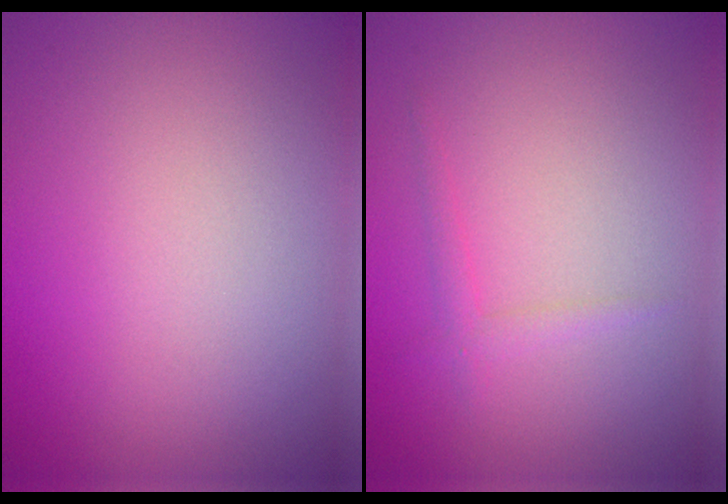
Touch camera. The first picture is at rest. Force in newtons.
{"total": 1.2, "press": 1.2, "slide": 0.1}